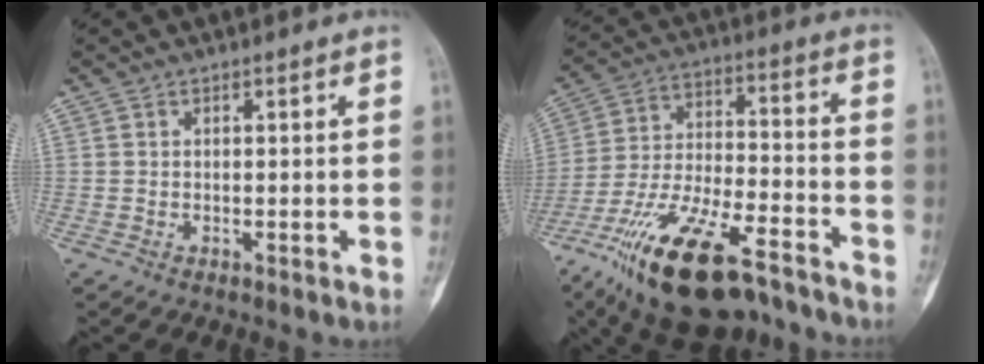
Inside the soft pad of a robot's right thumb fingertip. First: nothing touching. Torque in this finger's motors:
{"motor_torque": [0.71, 0.42, 1.48, -1.29, 0.51]}